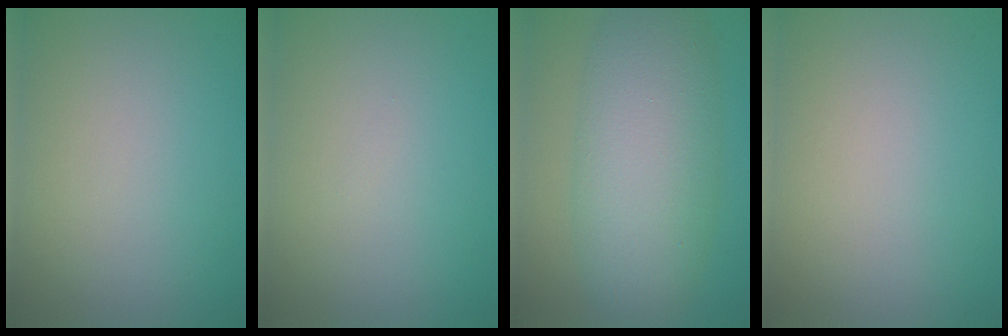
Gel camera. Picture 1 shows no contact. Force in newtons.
{"total": 0.0}
{"total": 9.3, "press": 9.3, "slide": 0.1}
{"total": 0.0}